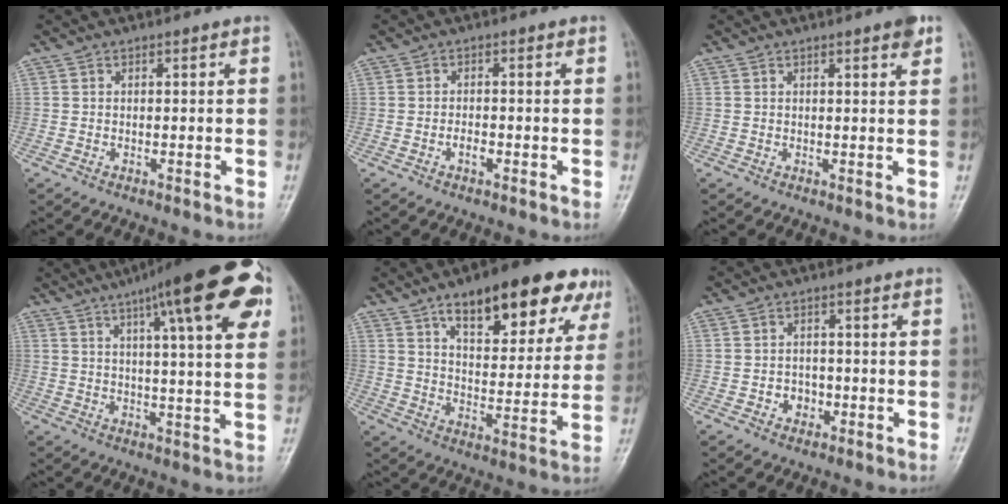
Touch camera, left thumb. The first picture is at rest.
{"total": 1.9, "force": [-0.8, 1.0, 1.3], "torque": [-0.020, 0.004, -0.016]}
{"total": 2.5, "force": [1.6, 0.4, 1.9], "torque": [-0.023, -0.006, 0.017]}
{"total": 20.5, "force": [9.7, 4.4, 17.5], "torque": [-0.230, -0.003, 0.130]}
{"total": 21.2, "force": [12.2, 8.3, 15.2], "torque": [-0.166, -0.028, 0.177]}
{"total": 3.3, "force": [-1.1, 2.8, 1.4], "torque": [0.000, 0.008, -0.018]}